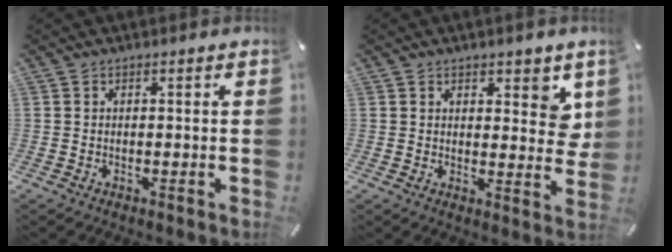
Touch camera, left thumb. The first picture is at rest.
{"total": 6.0, "force": [3.3, 3.6, 3.4], "torque": [-0.019, -0.023, 0.050]}